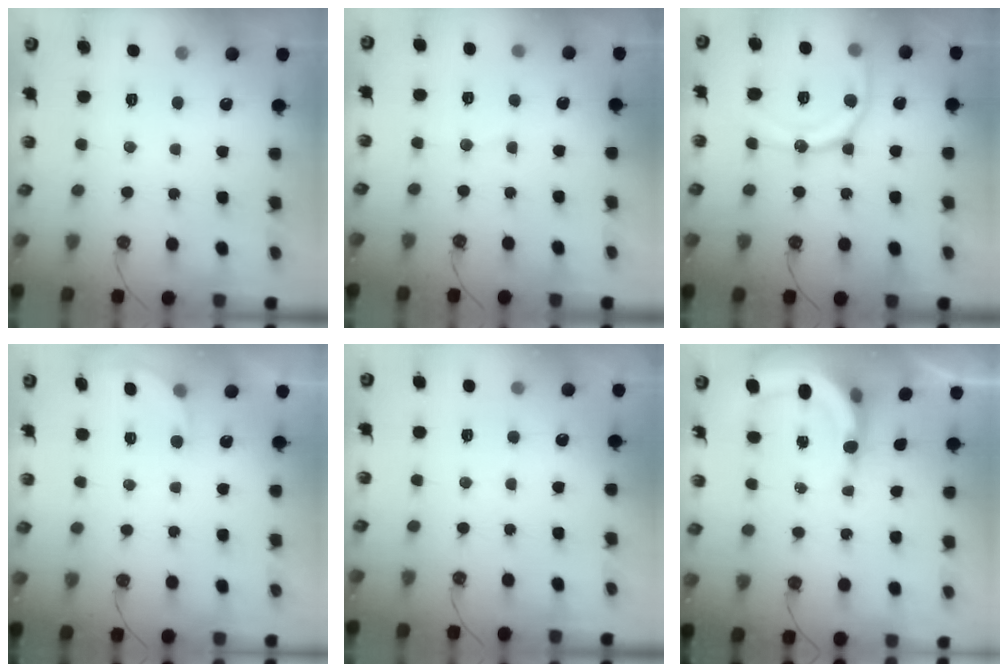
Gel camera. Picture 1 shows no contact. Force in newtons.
{"total": 3.5, "press": 3.4, "slide": 0.7}
{"total": 15.9, "press": 15.8, "slide": 1.9}
{"total": 2.3, "press": 2.3, "slide": 0.5}
{"total": 2.8, "press": 2.6, "slide": 1.1}
{"total": 5.9, "press": 5.9, "slide": 0.4}